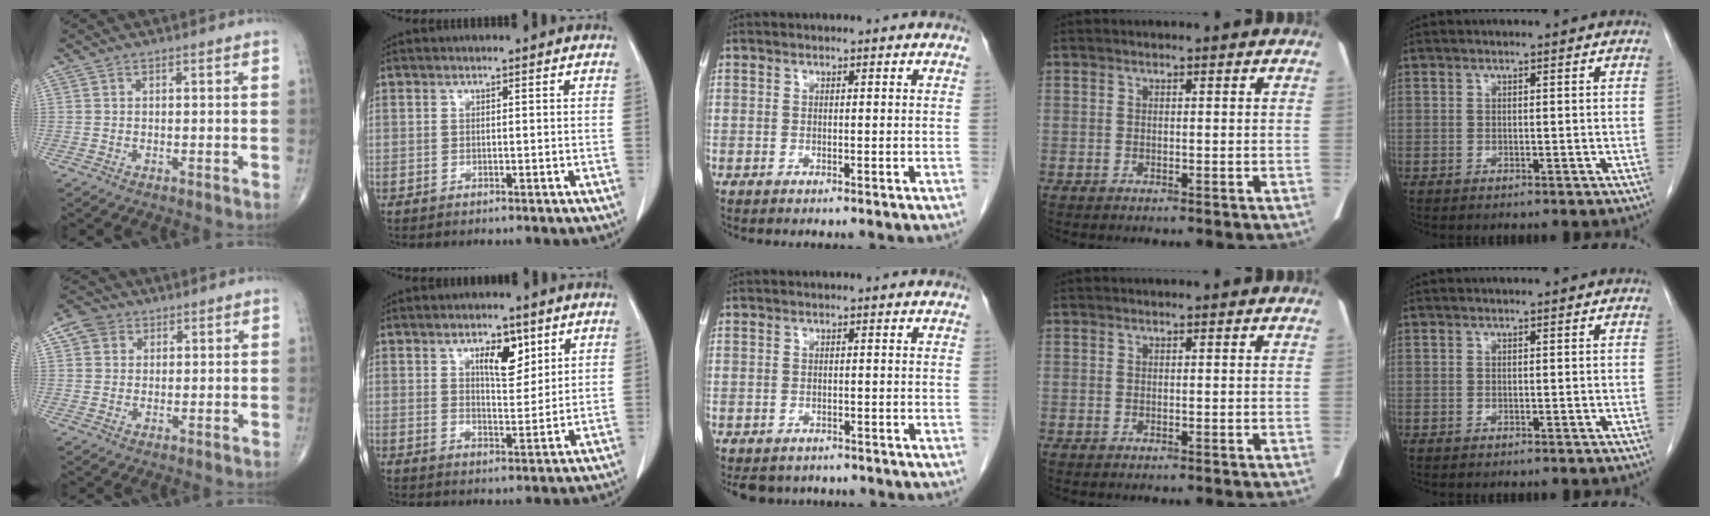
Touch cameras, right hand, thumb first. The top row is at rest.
{"thumb": {"total": 5.0, "force": [2.1, 4.2, 1.7], "torque": [-0.018, 0.003, 0.037]}, "index": {"total": 6.0, "force": [3.1, 2.4, 4.6], "torque": [-0.074, 0.000, 0.052]}, "middle": {"total": 6.2, "force": [-5.2, 3.2, 1.2], "torque": [-0.011, -0.001, -0.064]}}